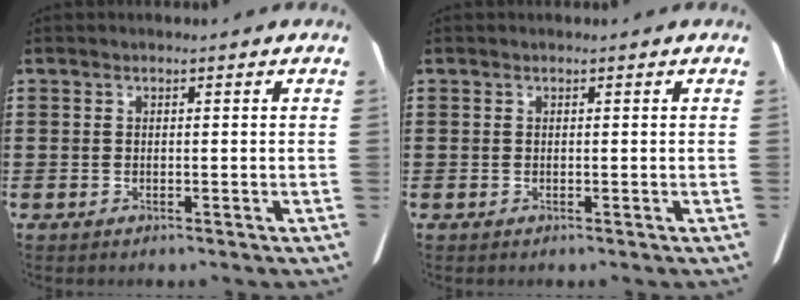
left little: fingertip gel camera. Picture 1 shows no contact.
{"total": 0.0}